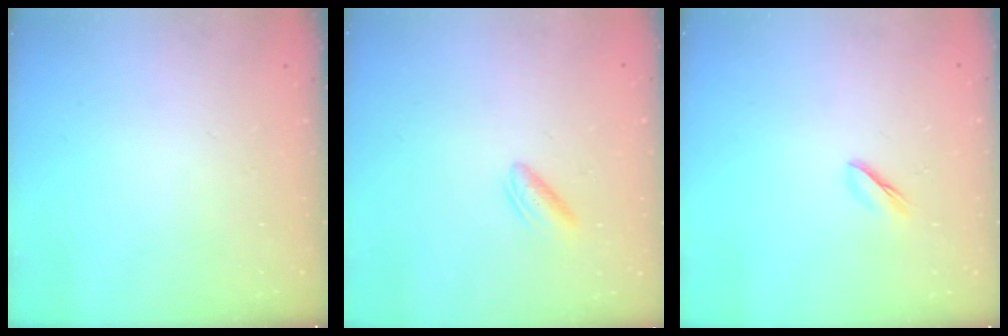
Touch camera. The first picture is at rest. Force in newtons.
{"total": 2.8, "press": 2.7, "slide": 0.9}
{"total": 2.3, "press": 2.2, "slide": 0.8}